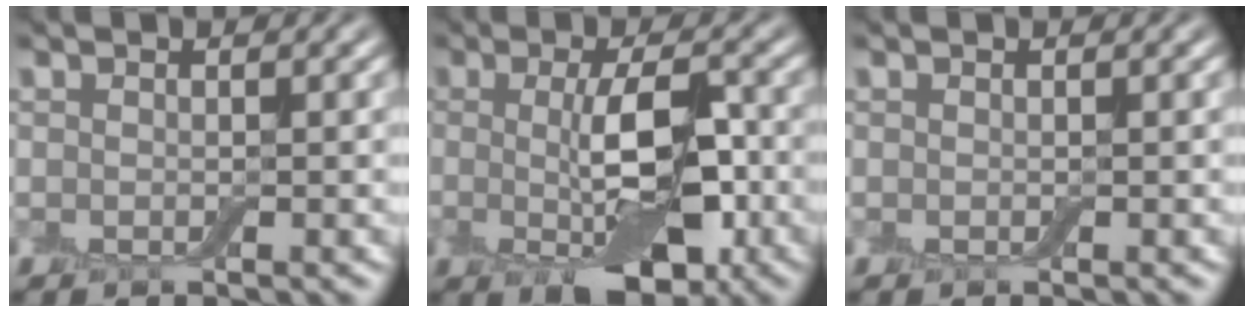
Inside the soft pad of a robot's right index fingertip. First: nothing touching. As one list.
[{"total": 6.8, "force": [-0.8, 3.0, 6.1], "torque": [-0.101, 0.000, -0.013]}, {"total": 0.0}]